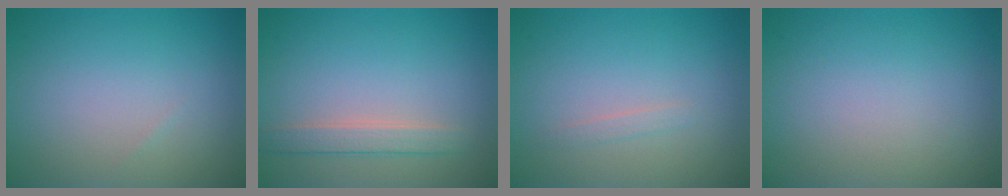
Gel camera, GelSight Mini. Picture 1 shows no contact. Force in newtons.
{"total": 2.2, "press": 2.2, "slide": 0.1}
{"total": 0.6, "press": 0.6, "slide": 0.1}
{"total": 0.0}